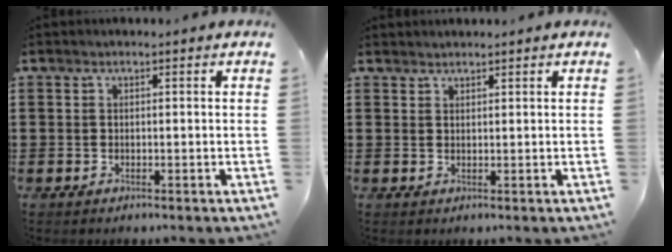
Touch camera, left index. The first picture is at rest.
{"total": 1.0, "force": [1.0, 0.1, 0.0], "torque": [-0.001, -0.001, 0.021]}